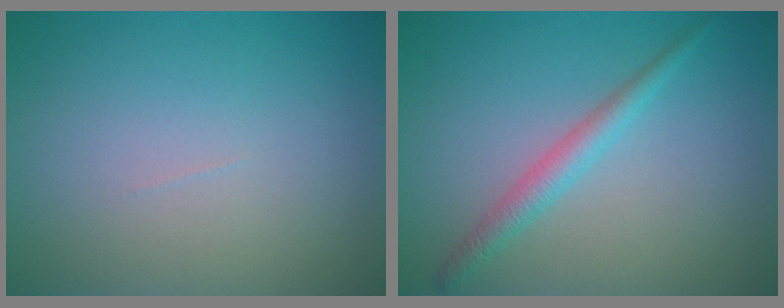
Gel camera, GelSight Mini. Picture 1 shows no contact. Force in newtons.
{"total": 2.2, "press": 2.2, "slide": 0.1}